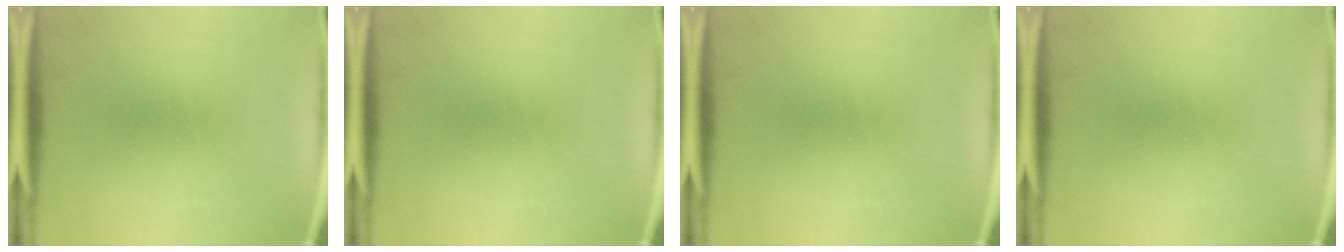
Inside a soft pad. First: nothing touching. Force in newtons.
{"total": 0.0}
{"total": 0.0}
{"total": 0.0}